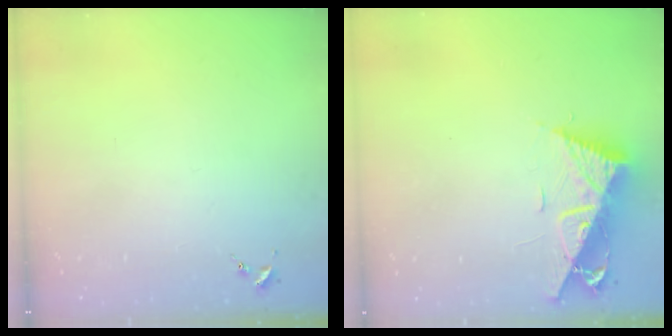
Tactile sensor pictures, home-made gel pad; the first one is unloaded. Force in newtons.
{"total": 11.7, "press": 11.6, "slide": 0.9}